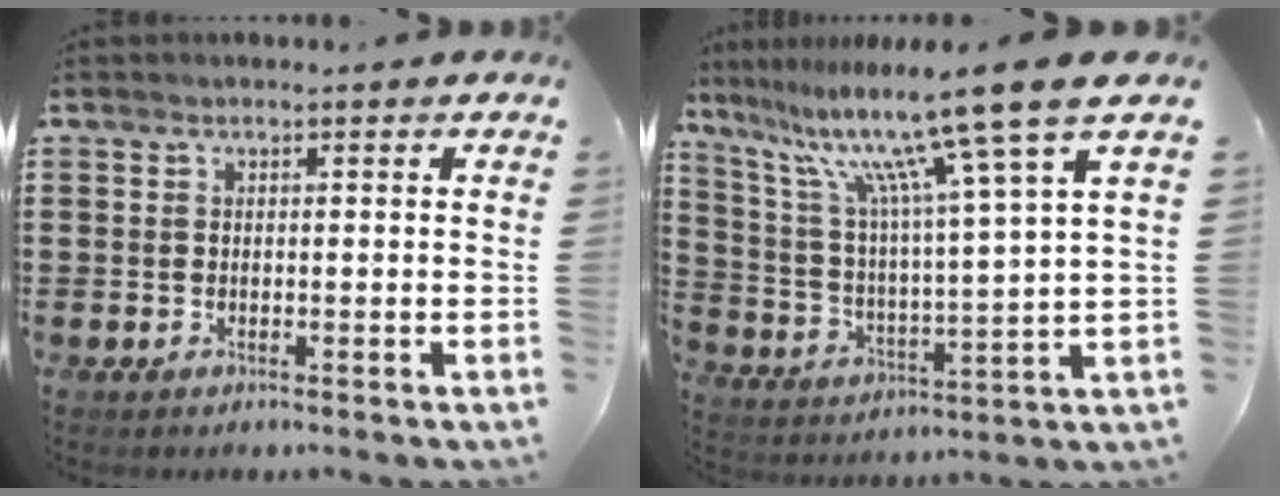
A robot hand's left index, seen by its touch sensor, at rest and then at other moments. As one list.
[{"total": 14.5, "force": [10.5, 0.2, 10.0], "torque": [-0.206, -0.067, 0.161]}]